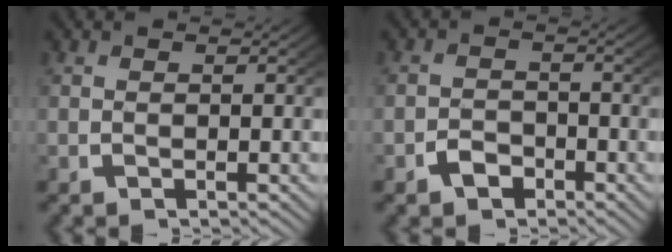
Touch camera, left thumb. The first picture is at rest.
{"total": 2.0, "force": [-1.4, 1.3, 0.5], "torque": [-0.008, -0.006, -0.023]}